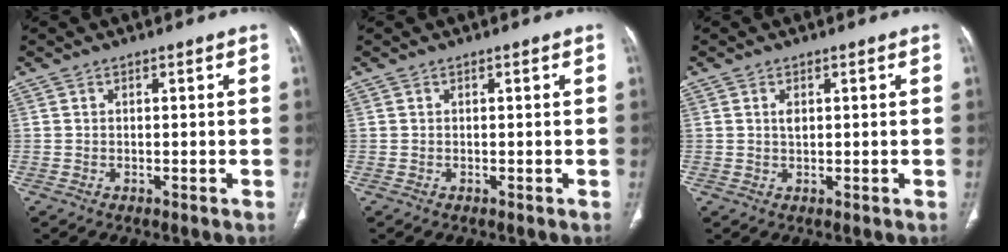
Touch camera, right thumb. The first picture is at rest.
{"total": 0.0}
{"total": 1.6, "force": [0.5, 0.9, 1.2], "torque": [-0.020, -0.002, 0.010]}